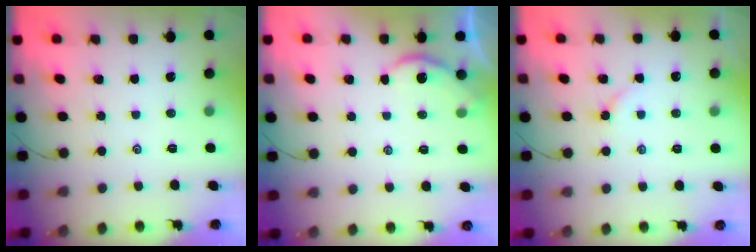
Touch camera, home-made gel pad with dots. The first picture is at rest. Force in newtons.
{"total": 2.9, "press": 2.9, "slide": 0.2}
{"total": 2.7, "press": 2.7, "slide": 0.4}